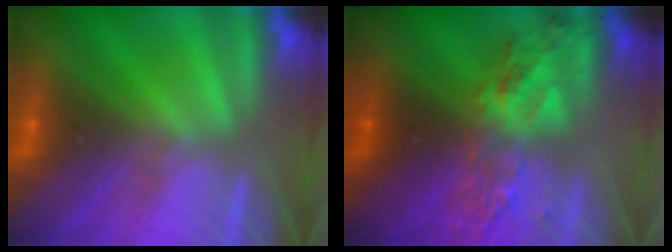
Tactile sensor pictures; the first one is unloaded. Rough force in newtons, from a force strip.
{"total": 7.4}